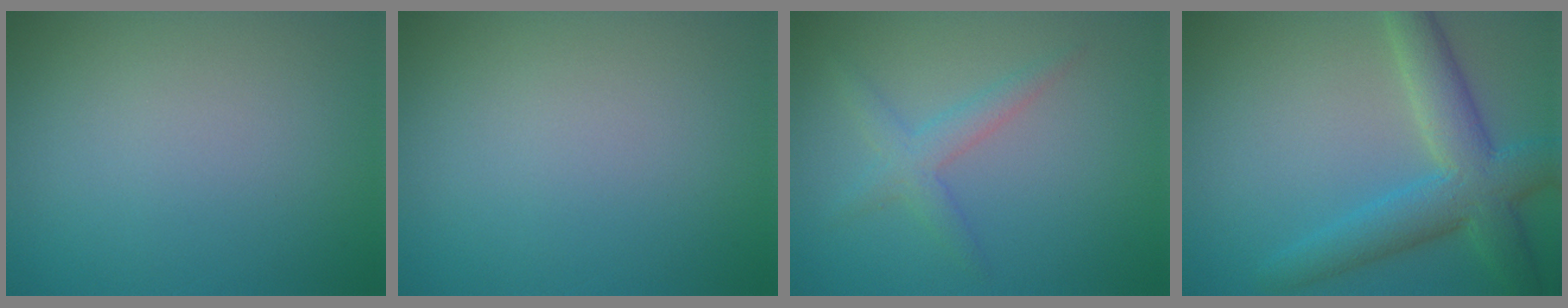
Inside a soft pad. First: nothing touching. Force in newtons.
{"total": 0.0}
{"total": 2.2, "press": 2.2, "slide": 0.1}
{"total": 6.3, "press": 6.3, "slide": 0.2}